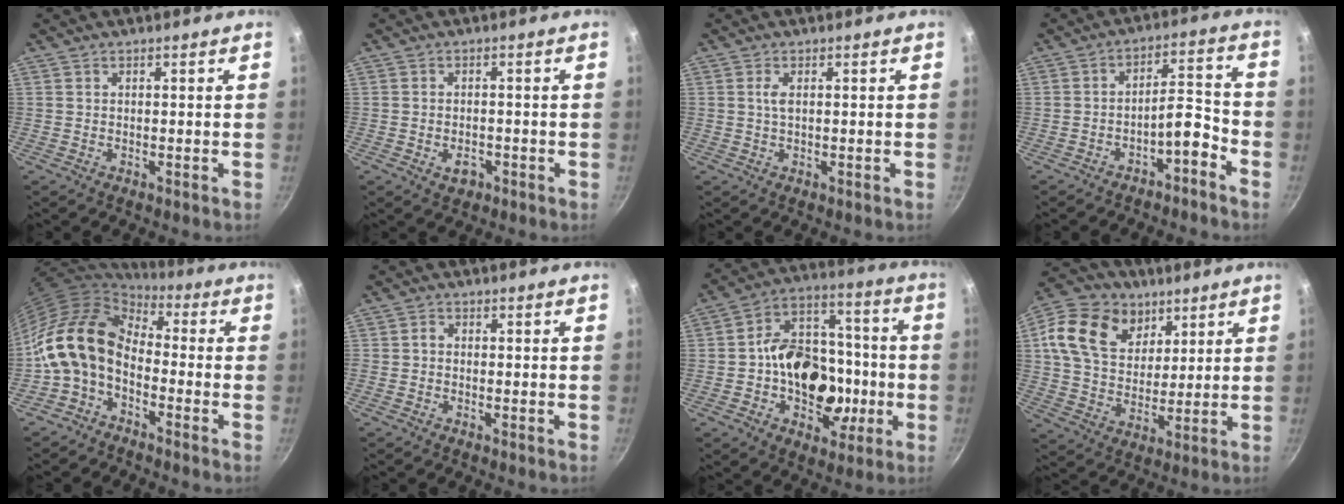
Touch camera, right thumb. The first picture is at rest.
{"total": 3.1, "force": [-1.3, 2.1, 1.8], "torque": [-0.023, 0.010, -0.017]}
{"total": 1.7, "force": [0.4, 0.7, 1.5], "torque": [-0.033, 0.001, 0.010]}
{"total": 6.4, "force": [-4.1, 2.1, 4.5], "torque": [-0.057, 0.058, -0.057]}
{"total": 14.1, "force": [-2.1, 9.9, 9.9], "torque": [-0.176, 0.040, -0.059]}
{"total": 1.2, "force": [-0.3, 1.0, 0.6], "torque": [-0.010, 0.007, -0.008]}
{"total": 20.3, "force": [-3.4, 14.8, 13.5], "torque": [-0.161, 0.040, -0.060]}
{"total": 19.0, "force": [8.2, 14.0, 10.0], "torque": [-0.168, -0.010, 0.141]}